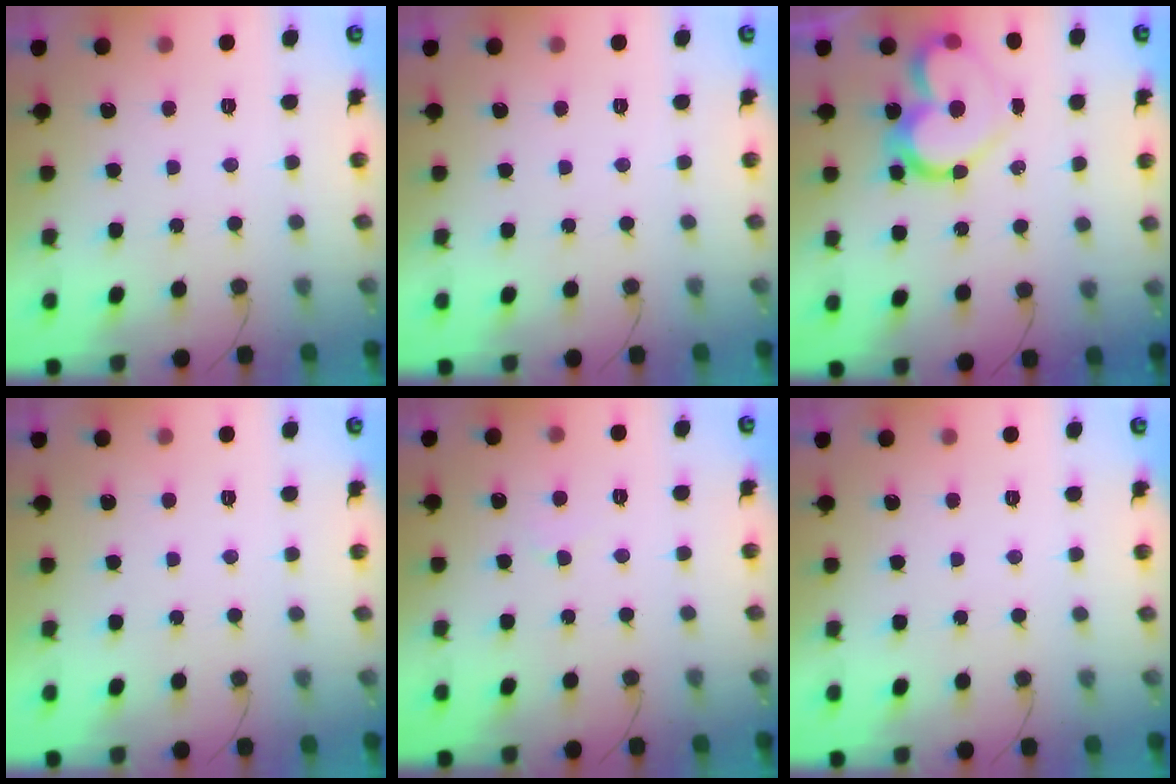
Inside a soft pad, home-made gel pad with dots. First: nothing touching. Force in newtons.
{"total": 0.0}
{"total": 14.8, "press": 14.7, "slide": 1.3}
{"total": 1.8, "press": 1.8, "slide": 0.0}
{"total": 2.4, "press": 2.4, "slide": 0.2}
{"total": 0.0}